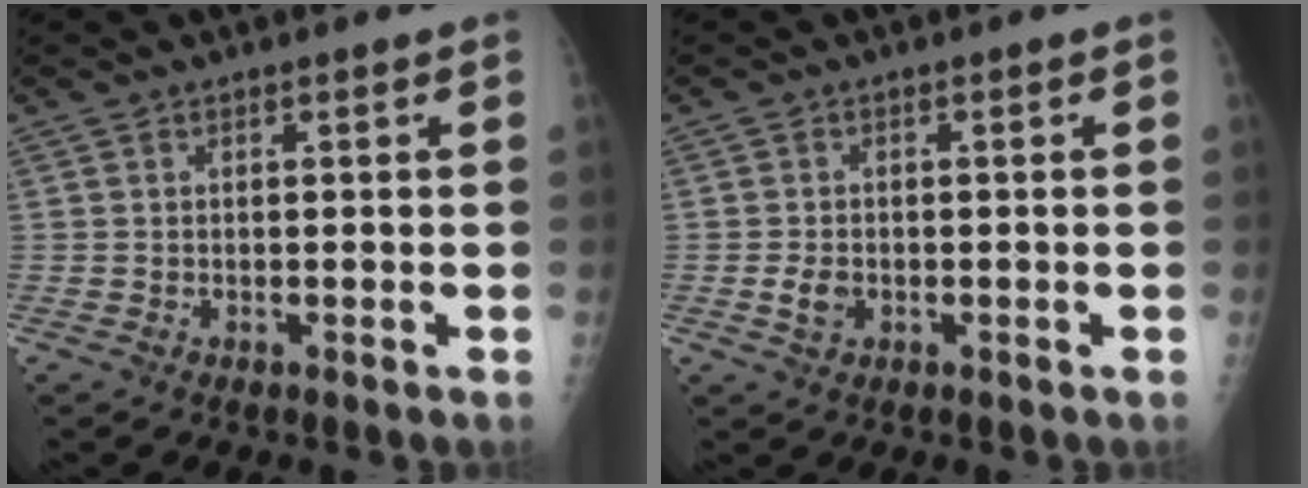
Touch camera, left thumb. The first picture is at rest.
{"total": 2.7, "force": [-0.7, 1.9, 1.8], "torque": [-0.032, 0.001, -0.012]}